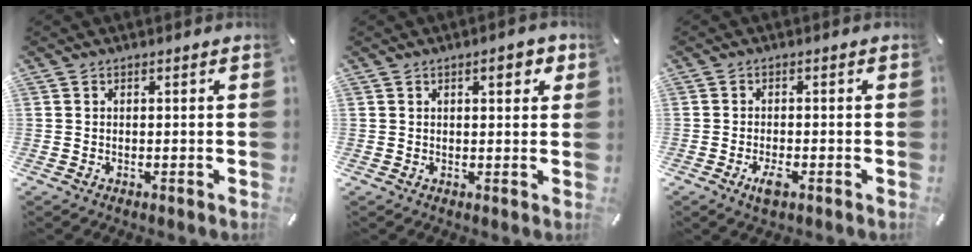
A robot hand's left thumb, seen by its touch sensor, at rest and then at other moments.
{"total": 4.0, "force": [2.0, 1.5, 3.2], "torque": [-0.042, -0.004, 0.028]}
{"total": 3.2, "force": [-1.5, 1.4, 2.5], "torque": [-0.053, 0.001, -0.029]}